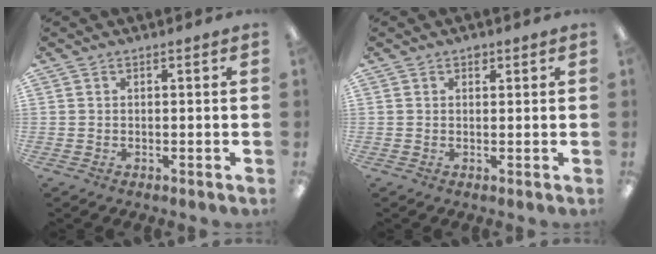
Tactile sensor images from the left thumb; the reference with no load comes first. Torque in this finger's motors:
{"motor_torque": [0.05, 0.07, 0.57, -0.11, 0.00]}